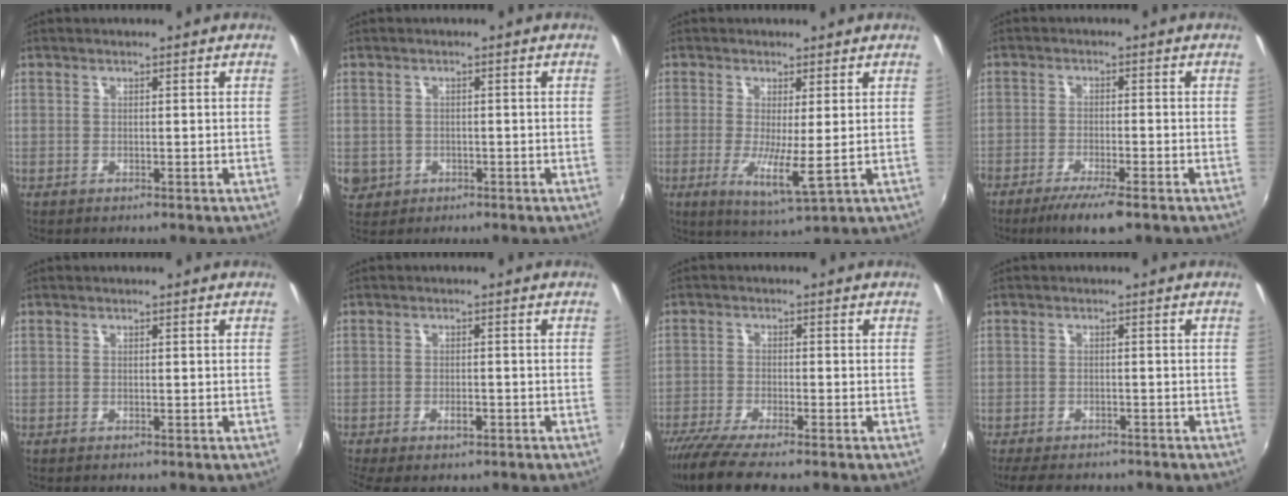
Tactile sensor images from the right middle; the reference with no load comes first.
{"total": 5.3, "force": [-0.9, 4.9, 1.8], "torque": [-0.052, 0.000, -0.006]}
{"total": 6.4, "force": [-0.7, 0.5, 6.4], "torque": [-0.127, -0.019, -0.013]}
{"total": 7.4, "force": [-5.3, 1.3, 5.0], "torque": [-0.111, -0.015, -0.090]}
{"total": 0.0}
{"total": 3.8, "force": [-2.6, 1.5, 2.3], "torque": [-0.056, -0.009, -0.043]}
{"total": 8.6, "force": [-7.2, 0.4, 4.7], "torque": [-0.110, -0.034, -0.127]}
{"total": 8.0, "force": [-6.7, 2.8, 3.4], "torque": [-0.081, -0.016, -0.104]}